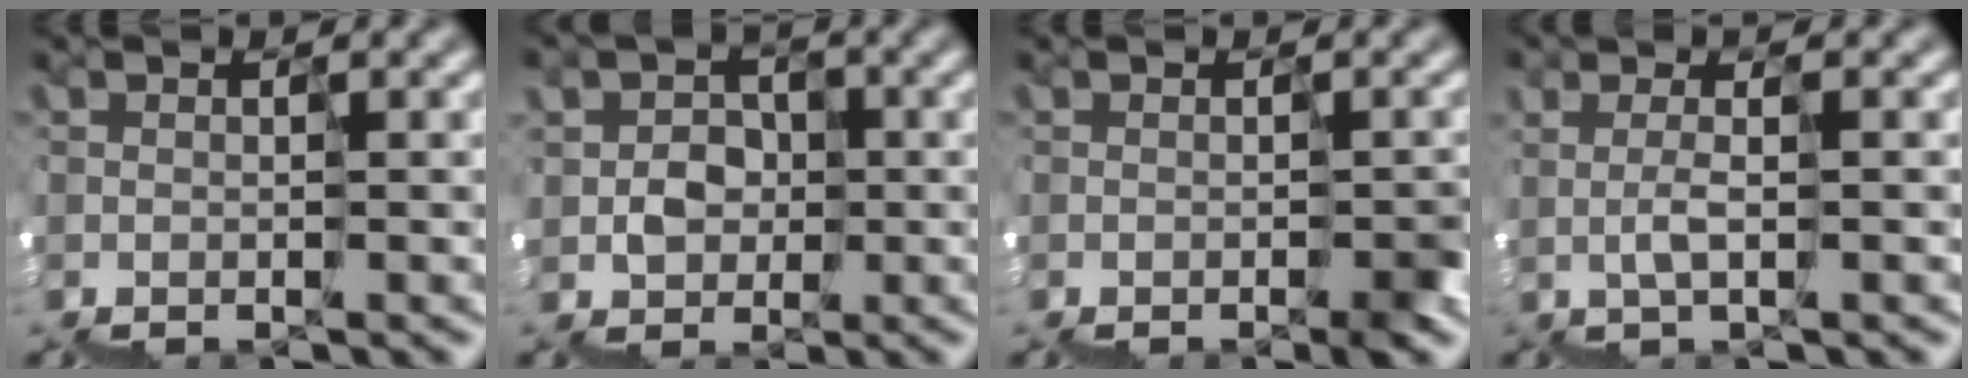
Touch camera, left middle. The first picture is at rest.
{"total": 2.6, "force": [0.4, 2.5, 0.3], "torque": [0.003, 0.011, 0.007]}
{"total": 3.1, "force": [-1.7, 1.2, 2.3], "torque": [-0.028, -0.004, -0.027]}
{"total": 1.1, "force": [1.0, -0.2, 0.2], "torque": [0.000, 0.008, 0.021]}